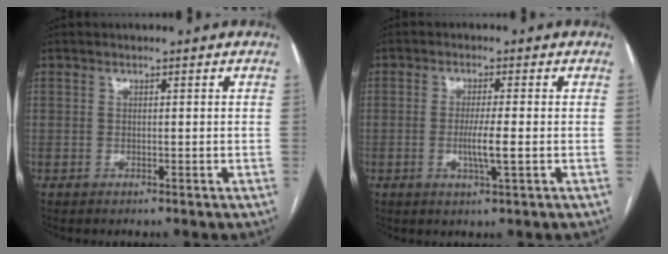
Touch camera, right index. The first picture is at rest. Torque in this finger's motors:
{"motor_torque": [0.94, 0.15, 0.42, 0.07]}